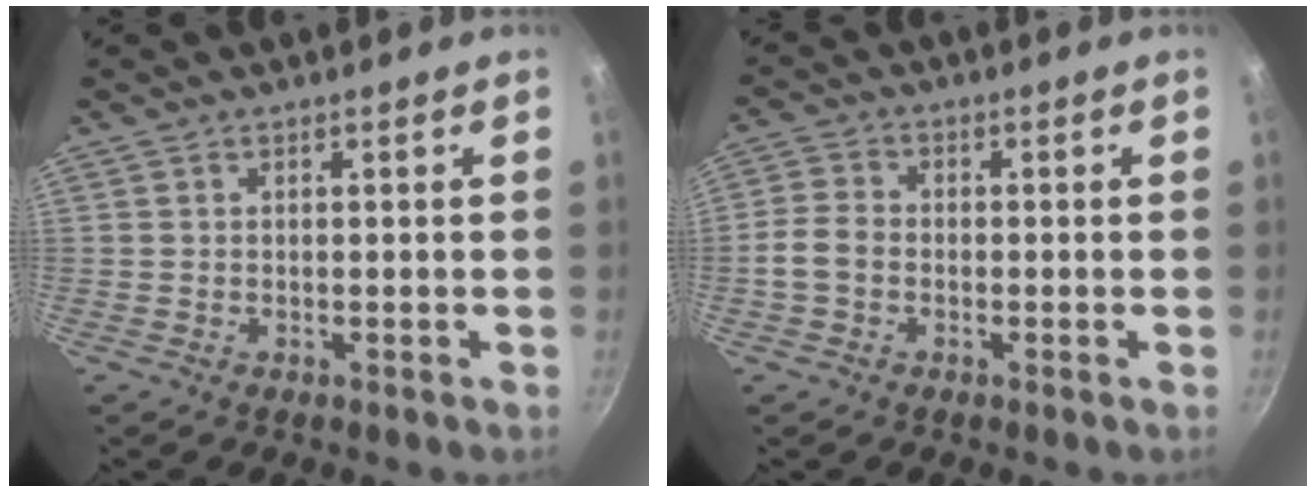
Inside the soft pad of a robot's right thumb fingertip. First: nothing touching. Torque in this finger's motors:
{"motor_torque": [-0.07, 0.53, 0.31, -0.26, 0.14]}